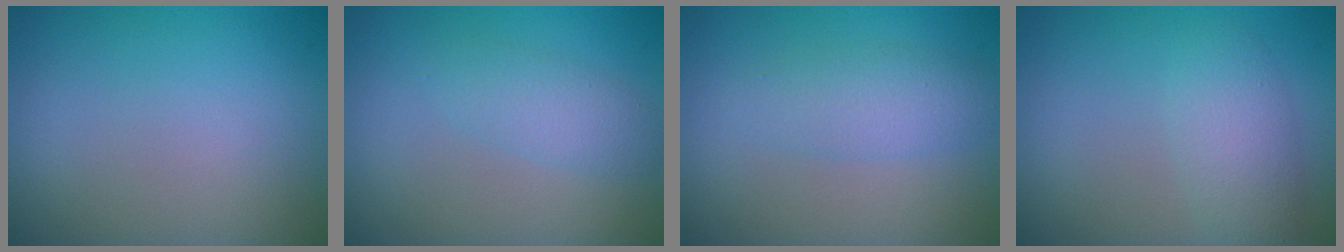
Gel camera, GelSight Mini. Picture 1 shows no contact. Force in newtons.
{"total": 2.0, "press": 2.0, "slide": 0.1}
{"total": 2.8, "press": 2.8, "slide": 0.1}
{"total": 2.7, "press": 2.7, "slide": 0.1}